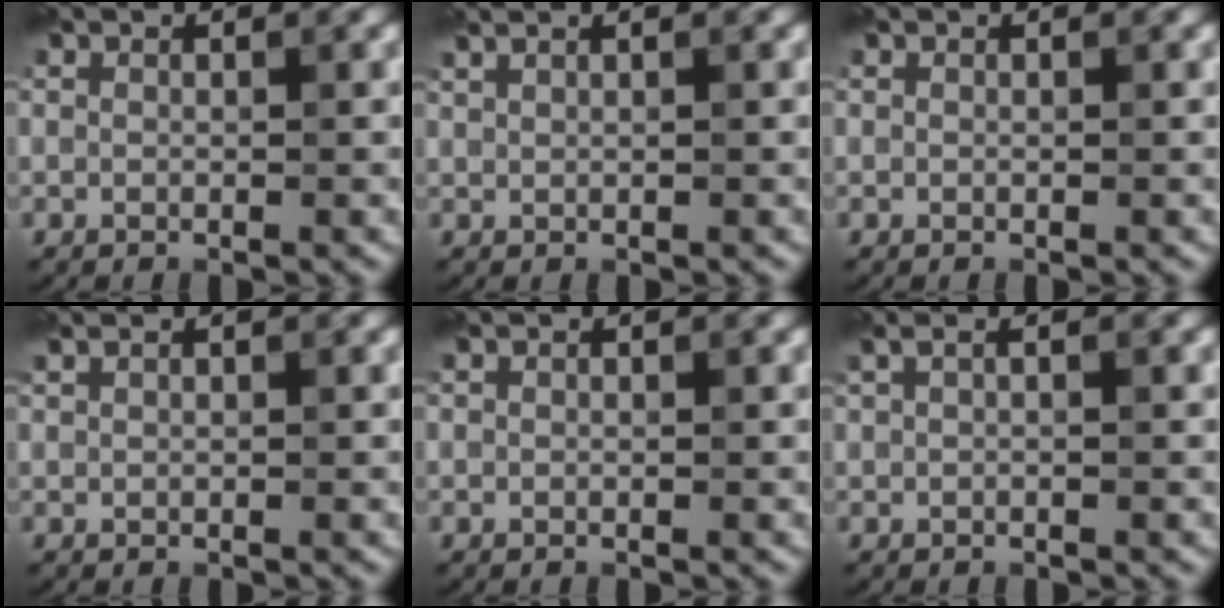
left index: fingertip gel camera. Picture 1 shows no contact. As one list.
[{"total": 1.9, "force": [1.4, 0.7, 1.1], "torque": [-0.011, 0.001, 0.013]}, {"total": 0.0}, {"total": 0.6, "force": [0.5, 0.2, 0.3], "torque": [-0.007, 0.003, 0.011]}, {"total": 0.0}, {"total": 1.1, "force": [0.5, 0.3, 1.0], "torque": [-0.024, 0.001, 0.005]}]